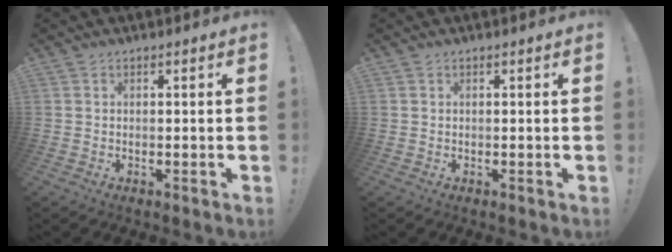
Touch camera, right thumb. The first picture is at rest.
{"total": 0.0}